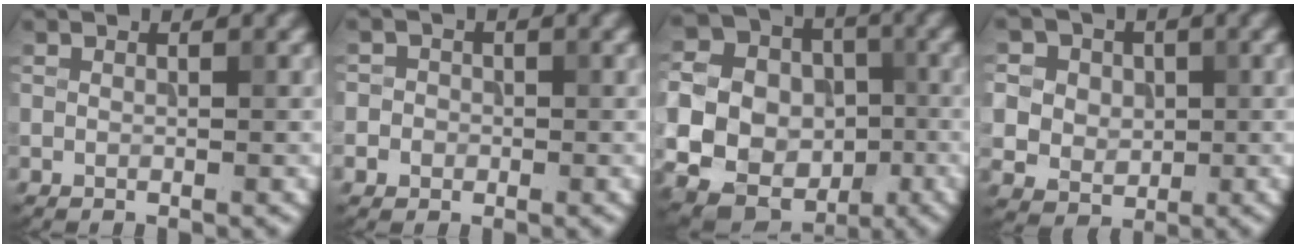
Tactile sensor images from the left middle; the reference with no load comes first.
{"total": 2.1, "force": [-0.4, 2.0, 0.4], "torque": [0.011, 0.010, -0.022]}
{"total": 14.8, "force": [-2.7, 13.5, 5.5], "torque": [-0.142, -0.020, -0.055]}
{"total": 8.3, "force": [2.7, 7.0, 3.4], "torque": [-0.077, 0.023, 0.031]}